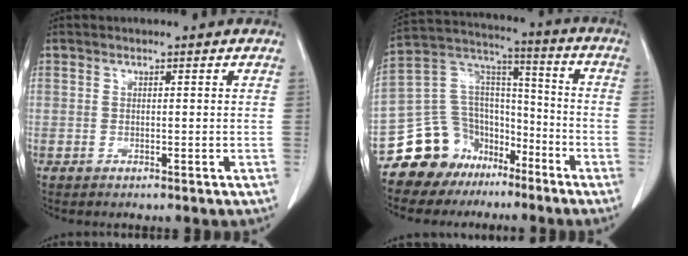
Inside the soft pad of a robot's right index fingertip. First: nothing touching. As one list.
[{"total": 14.3, "force": [-9.9, 9.9, 3.0], "torque": [-0.061, 0.092, -0.167]}]